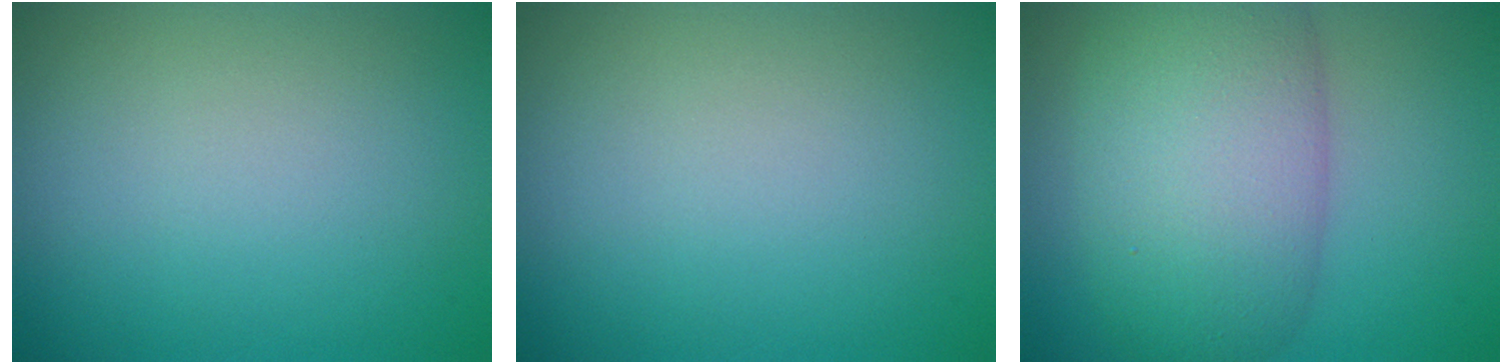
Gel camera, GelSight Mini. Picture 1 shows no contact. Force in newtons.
{"total": 0.0}
{"total": 8.9, "press": 8.9, "slide": 0.3}